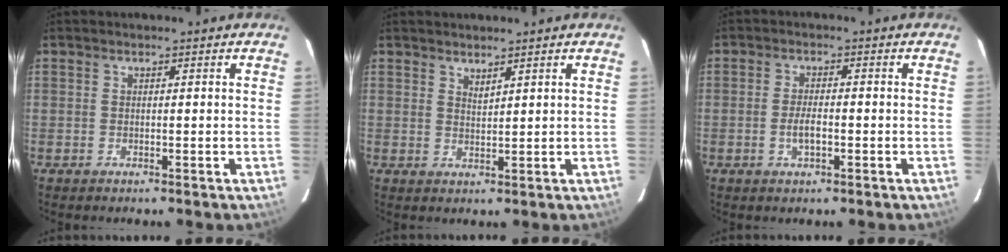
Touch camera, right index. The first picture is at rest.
{"total": 1.8, "force": [1.6, 0.3, 0.7], "torque": [-0.012, 0.000, 0.028]}
{"total": 3.3, "force": [-1.2, 1.1, 2.9], "torque": [-0.059, 0.001, -0.023]}